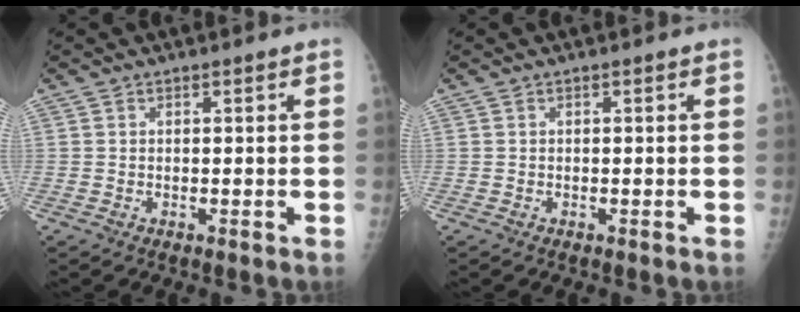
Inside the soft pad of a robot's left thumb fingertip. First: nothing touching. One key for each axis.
{"total": 0.0}